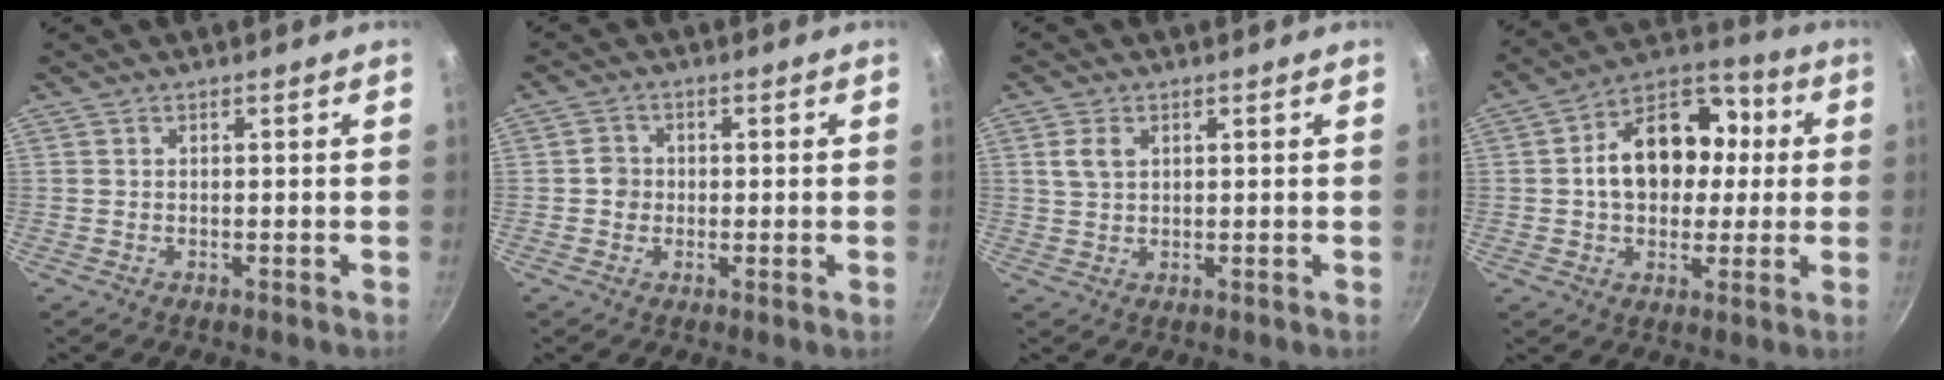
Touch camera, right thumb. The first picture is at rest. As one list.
[{"total": 2.8, "force": [-0.1, 2.6, 1.0], "torque": [0.001, 0.006, -0.009]}, {"total": 3.3, "force": [1.2, 2.2, 2.2], "torque": [-0.042, 0.001, 0.029]}, {"total": 16.8, "force": [1.6, 11.7, 11.9], "torque": [-0.141, 0.030, 0.016]}]